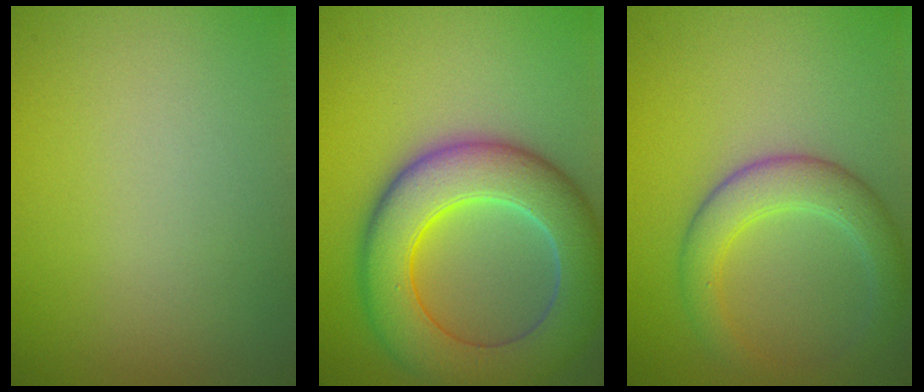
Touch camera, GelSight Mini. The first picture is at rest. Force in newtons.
{"total": 9.9, "press": 9.8, "slide": 0.7}
{"total": 4.2, "press": 4.2, "slide": 0.1}